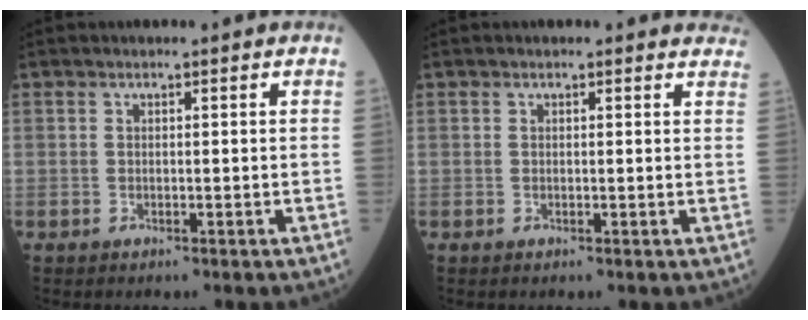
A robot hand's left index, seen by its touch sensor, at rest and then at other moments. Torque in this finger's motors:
{"motor_torque": [-0.08, 0.03, -0.05, 0.00]}